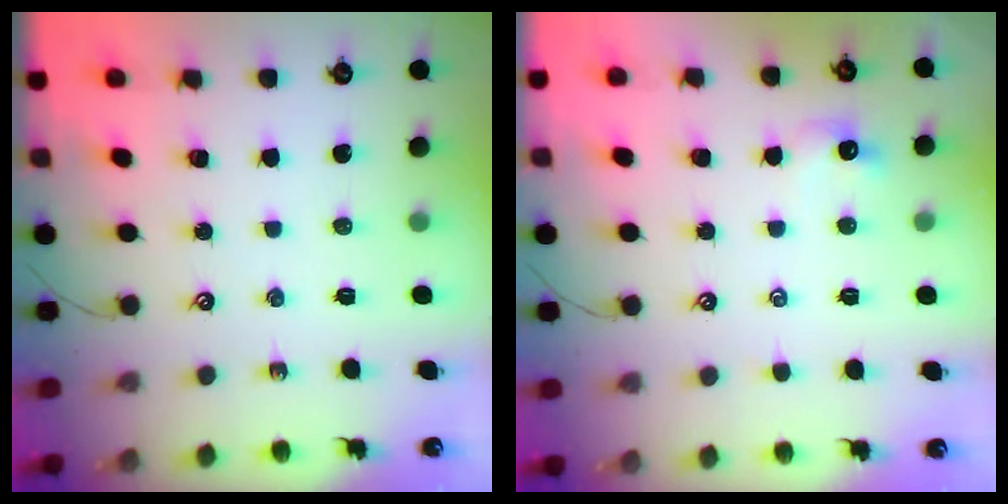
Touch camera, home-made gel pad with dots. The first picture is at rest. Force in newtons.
{"total": 1.4, "press": 1.2, "slide": 0.6}